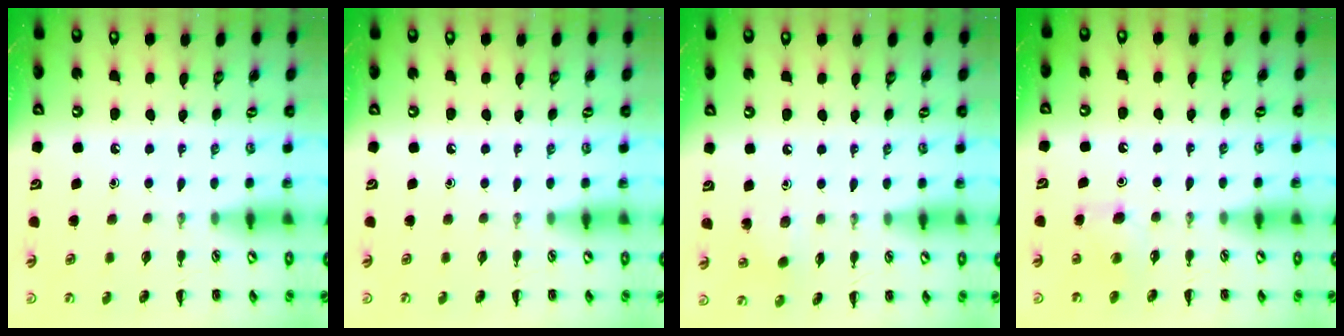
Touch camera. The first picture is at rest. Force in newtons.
{"total": 0.0}
{"total": 3.9, "press": 3.7, "slide": 1.2}
{"total": 5.3, "press": 5.0, "slide": 1.7}